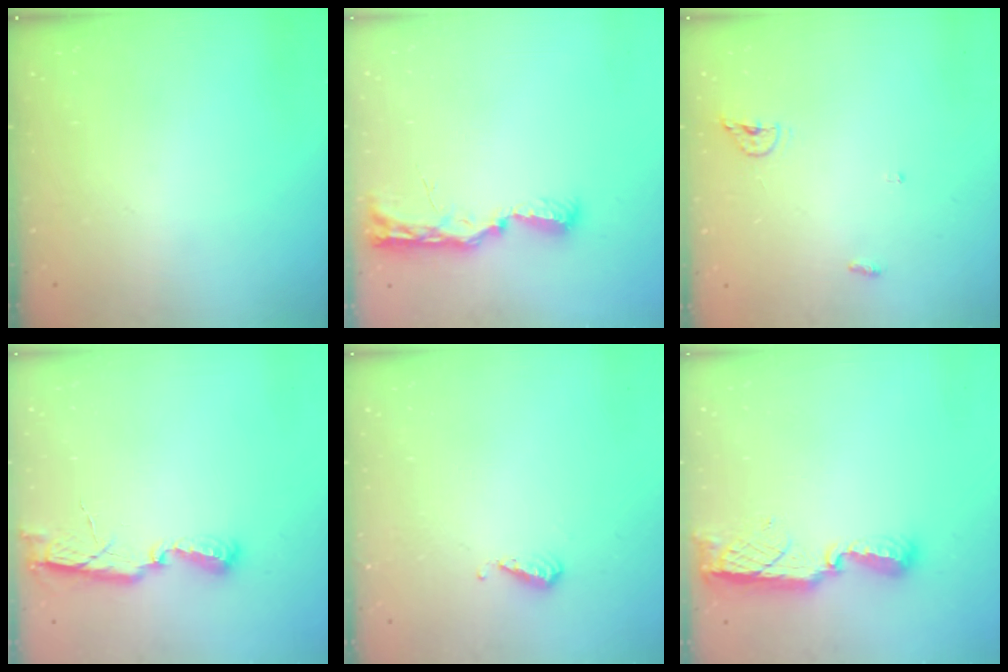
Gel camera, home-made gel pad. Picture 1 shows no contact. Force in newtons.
{"total": 10.7, "press": 9.7, "slide": 4.5}
{"total": 4.4, "press": 4.3, "slide": 1.0}
{"total": 6.7, "press": 6.7, "slide": 0.8}
{"total": 4.6, "press": 4.5, "slide": 0.9}
{"total": 7.9, "press": 7.9, "slide": 0.3}